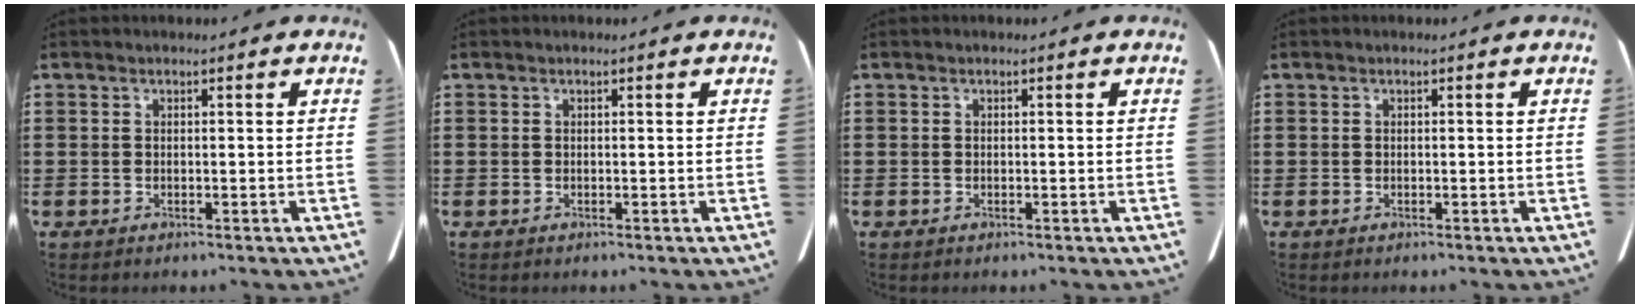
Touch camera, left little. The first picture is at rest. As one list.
[{"total": 0.0}, {"total": 0.0}, {"total": 0.0}]